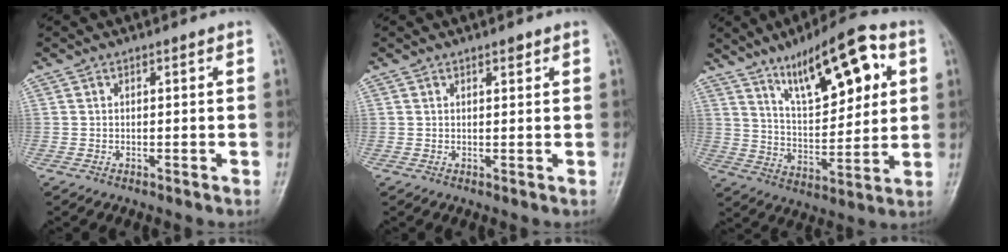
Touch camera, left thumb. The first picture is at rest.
{"total": 1.2, "force": [0.9, 0.4, 0.6], "torque": [-0.005, -0.005, 0.014]}
{"total": 18.1, "force": [8.3, 6.8, 14.6], "torque": [-0.192, -0.024, 0.140]}